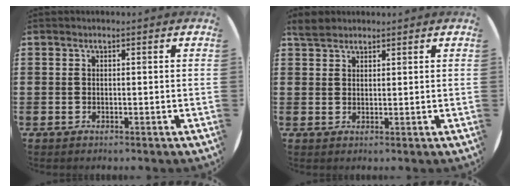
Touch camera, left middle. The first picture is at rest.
{"total": 2.3, "force": [2.1, 0.9, 0.4], "torque": [-0.005, 0.004, 0.040]}